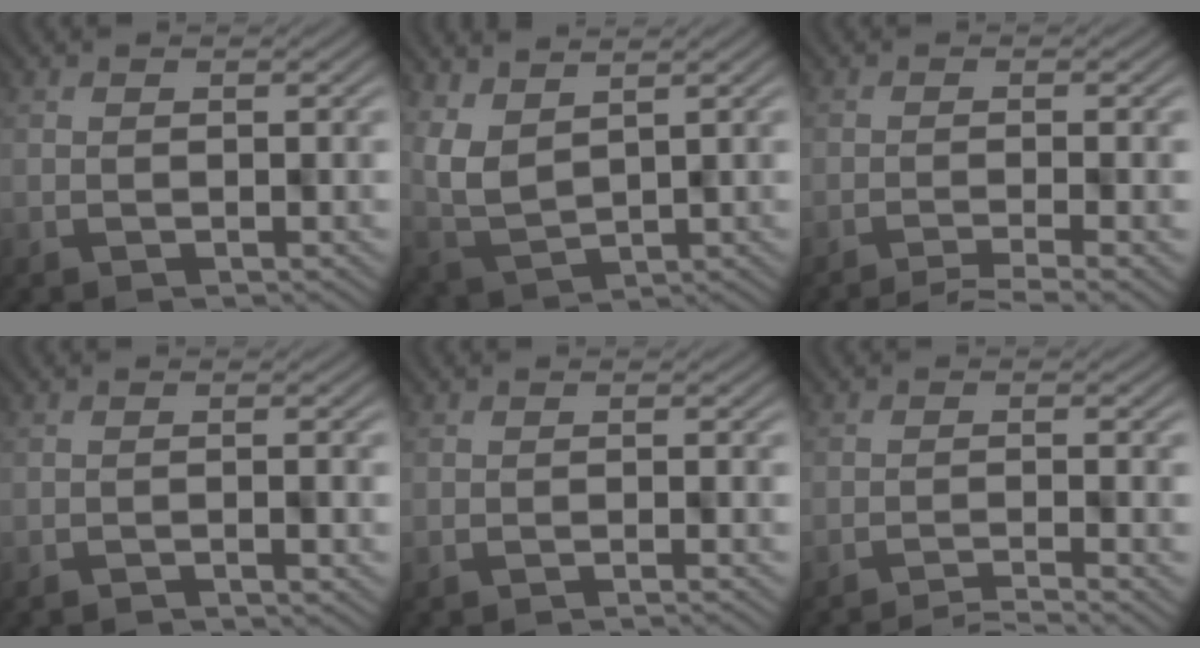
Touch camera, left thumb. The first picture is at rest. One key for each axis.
{"total": 5.2, "fx": 2.8, "fy": 3.2, "fz": 3.0, "tx": -0.076, "ty": -0.017, "tz": 0.063}
{"total": 4.3, "fx": -3.2, "fy": 0.3, "fz": 2.8, "tx": -0.040, "ty": 0.014, "tz": -0.054}
{"total": 1.1, "fx": -1.0, "fy": -0.1, "fz": 0.4, "tx": 0.000, "ty": 0.004, "tz": -0.021}
{"total": 1.3, "fx": -1.1, "fy": -0.1, "fz": 0.7, "tx": -0.005, "ty": 0.007, "tz": -0.022}
{"total": 3.2, "fx": -2.8, "fy": 0.0, "fz": 1.6, "tx": -0.023, "ty": 0.013, "tz": -0.054}